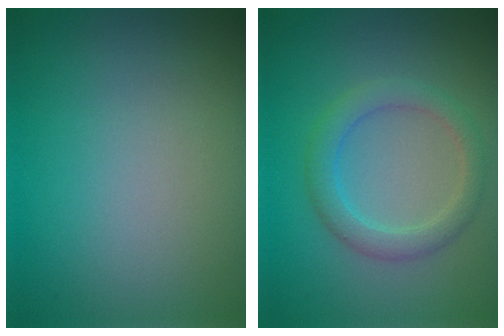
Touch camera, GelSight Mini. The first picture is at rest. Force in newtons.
{"total": 2.9, "press": 2.8, "slide": 0.1}